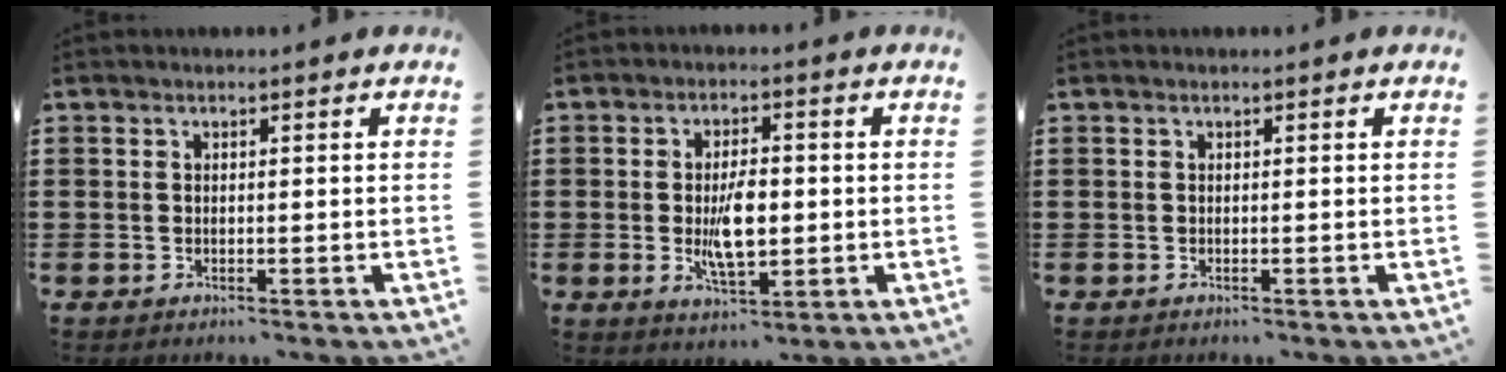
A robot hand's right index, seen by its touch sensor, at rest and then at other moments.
{"total": 7.1, "force": [-0.7, 3.1, 6.3], "torque": [-0.116, -0.004, -0.016]}
{"total": 0.0}